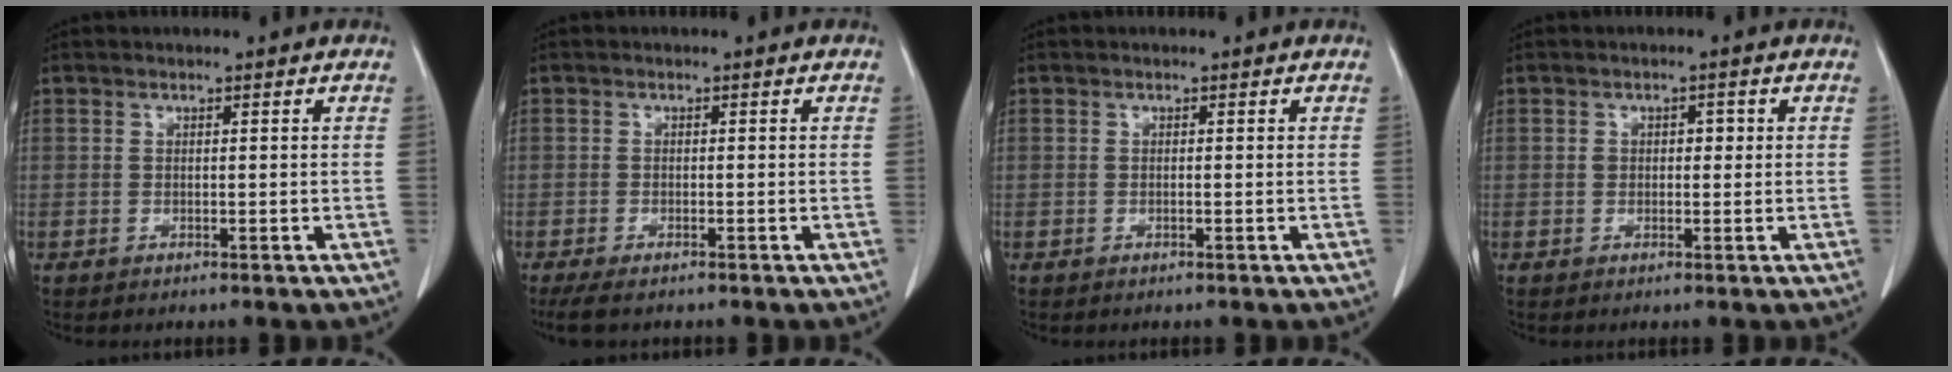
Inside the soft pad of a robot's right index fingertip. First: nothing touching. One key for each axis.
{"total": 4.1, "fx": -3.2, "fy": 1.2, "fz": 2.3, "tx": -0.040, "ty": -0.011, "tz": -0.049}
{"total": 0.0}
{"total": 2.1, "fx": 0.3, "fy": 1.4, "fz": 1.5, "tx": -0.025, "ty": 0.013, "tz": 0.004}